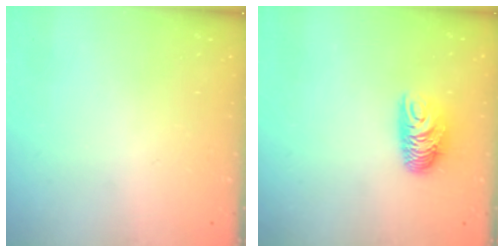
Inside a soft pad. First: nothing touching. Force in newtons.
{"total": 8.5, "press": 8.5, "slide": 0.3}